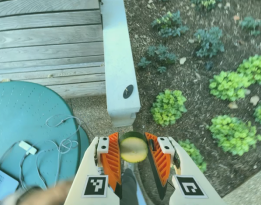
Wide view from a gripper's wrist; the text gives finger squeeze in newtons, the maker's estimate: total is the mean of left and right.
{"total": 13.6, "left": 13.4, "right": 13.8}